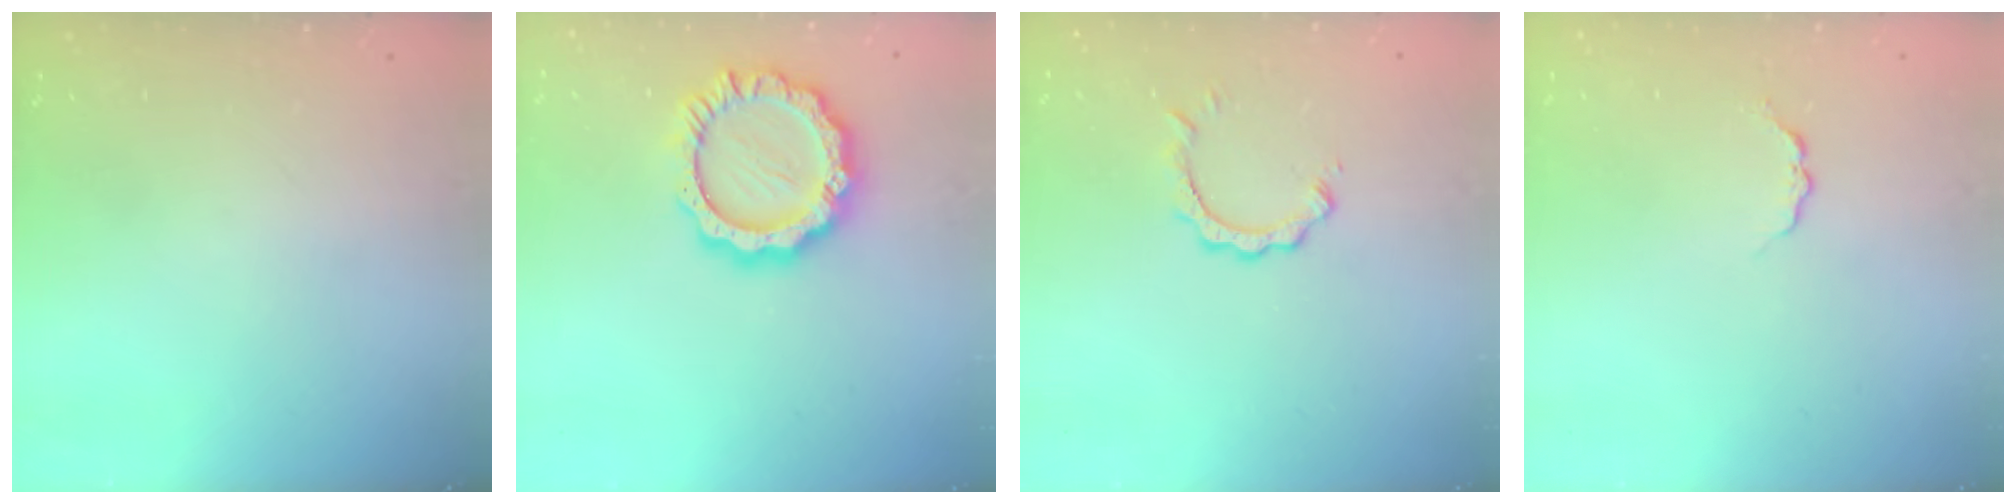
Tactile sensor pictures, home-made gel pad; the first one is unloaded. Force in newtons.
{"total": 13.9, "press": 13.9, "slide": 1.3}
{"total": 3.7, "press": 3.6, "slide": 0.4}
{"total": 3.4, "press": 3.4, "slide": 0.4}